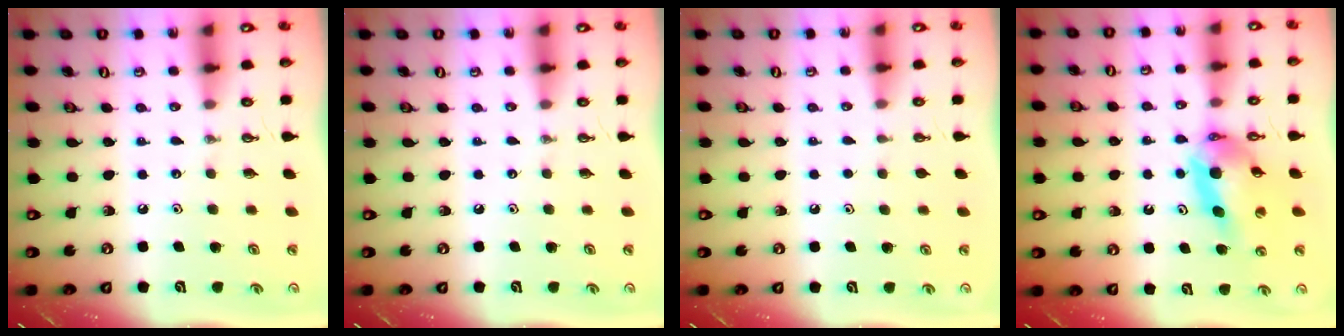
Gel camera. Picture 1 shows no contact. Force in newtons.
{"total": 0.0}
{"total": 1.2, "press": 0.5, "slide": 1.0}
{"total": 10.5, "press": 10.4, "slide": 1.1}